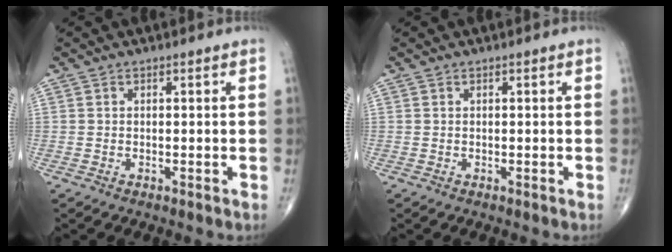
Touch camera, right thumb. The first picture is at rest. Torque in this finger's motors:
{"motor_torque": [0.00, 0.00, 0.01, -0.01, 0.00]}